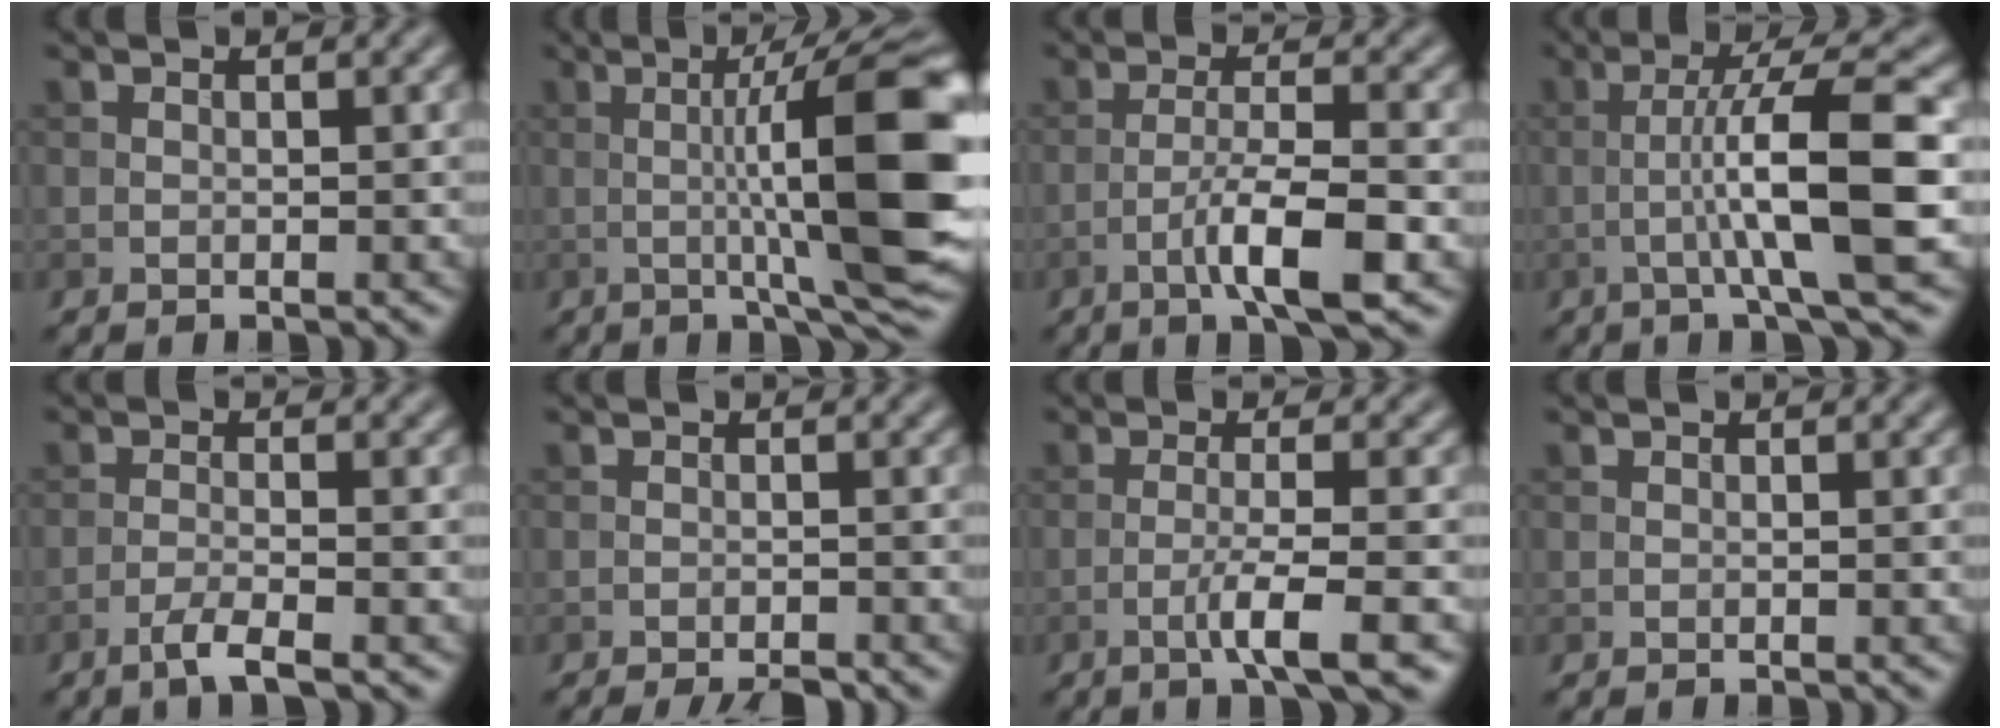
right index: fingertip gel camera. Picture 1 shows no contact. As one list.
[{"total": 13.7, "force": [0.2, 2.4, 13.5], "torque": [-0.187, 0.007, 0.005]}, {"total": 5.9, "force": [-2.6, 1.0, 5.2], "torque": [-0.089, 0.008, -0.049]}, {"total": 8.7, "force": [-1.7, 1.0, 8.5], "torque": [-0.128, 0.018, -0.030]}, {"total": 2.8, "force": [-1.8, 0.4, 2.1], "torque": [-0.038, 0.003, -0.043]}, {"total": 2.5, "force": [-2.1, 0.3, 1.4], "torque": [-0.021, 0.000, -0.034]}, {"total": 4.2, "force": [-1.7, 0.3, 3.8], "torque": [-0.063, 0.008, -0.041]}, {"total": 0.0}]